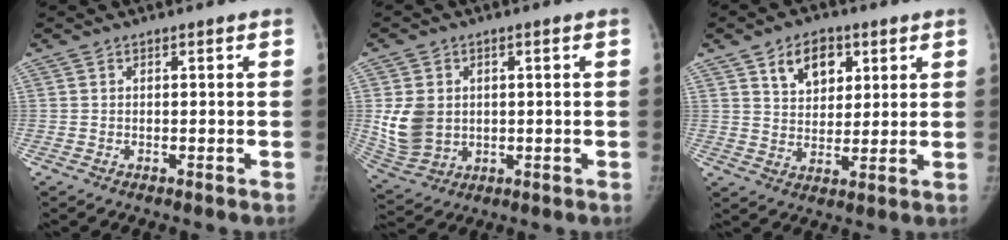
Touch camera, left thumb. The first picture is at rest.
{"total": 8.9, "force": [0.8, 7.3, 5.0], "torque": [-0.081, -0.006, 0.032]}
{"total": 8.9, "force": [4.3, 6.0, 5.0], "torque": [-0.044, -0.020, 0.072]}